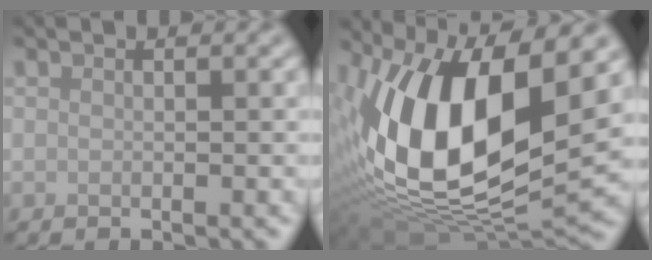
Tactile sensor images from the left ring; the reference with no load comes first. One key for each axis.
{"total": 15.9, "fx": 2.3, "fy": 7.7, "fz": 13.7, "tx": -0.255, "ty": -0.009, "tz": 0.035}